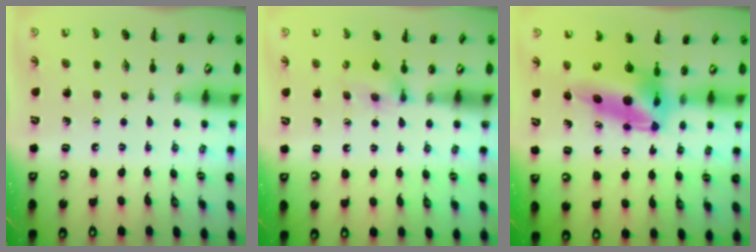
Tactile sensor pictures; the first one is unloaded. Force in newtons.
{"total": 6.3, "press": 6.1, "slide": 1.5}
{"total": 8.8, "press": 8.3, "slide": 2.9}